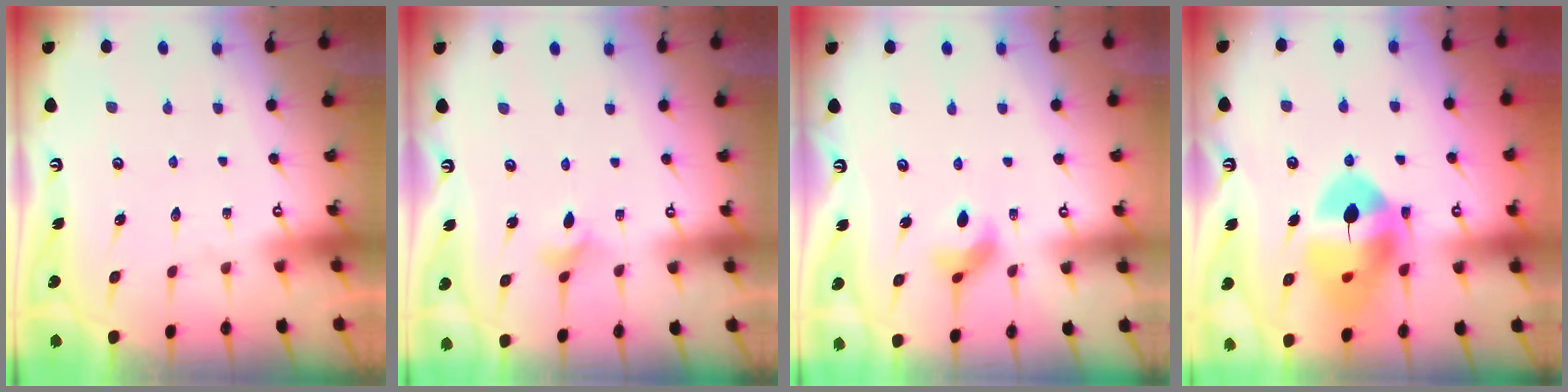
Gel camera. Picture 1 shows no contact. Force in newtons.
{"total": 3.4, "press": 3.3, "slide": 0.5}
{"total": 6.0, "press": 6.0, "slide": 0.6}
{"total": 15.2, "press": 15.0, "slide": 2.0}